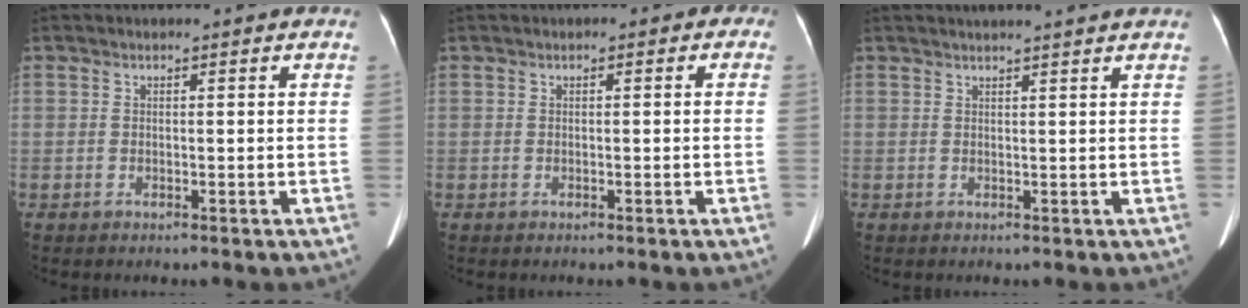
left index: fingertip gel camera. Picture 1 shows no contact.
{"total": 1.0, "force": [-0.3, 0.8, 0.6], "torque": [0.003, 0.011, -0.010]}
{"total": 6.5, "force": [6.0, -0.3, 2.5], "torque": [-0.029, 0.026, 0.065]}